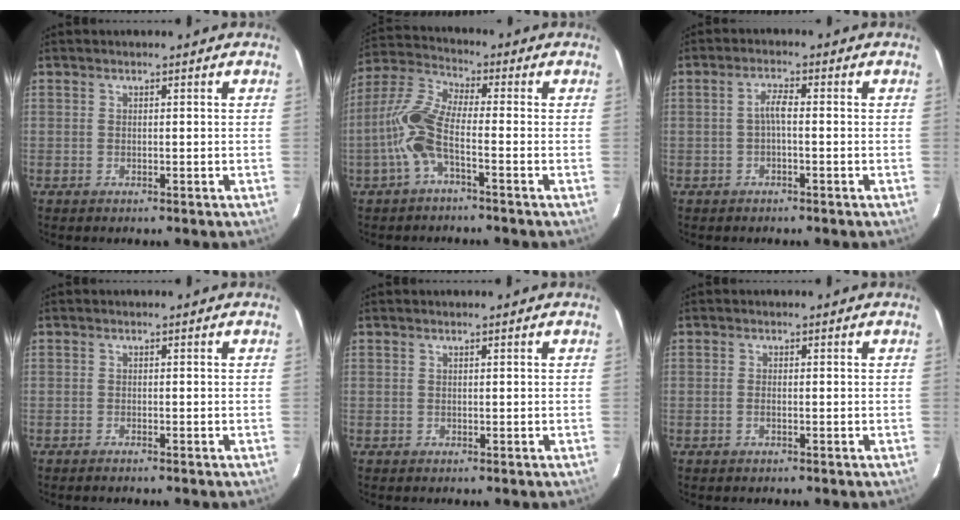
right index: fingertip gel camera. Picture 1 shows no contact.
{"total": 8.9, "force": [-3.1, 2.2, 8.1], "torque": [-0.193, 0.011, -0.066]}
{"total": 2.3, "force": [-0.6, 0.4, 2.2], "torque": [-0.044, 0.007, -0.012]}
{"total": 0.9, "force": [-0.8, 0.1, 0.3], "torque": [-0.009, -0.002, -0.016]}
{"total": 0.0}
{"total": 0.8, "force": [-0.3, 0.4, 0.7], "torque": [-0.016, 0.000, -0.006]}